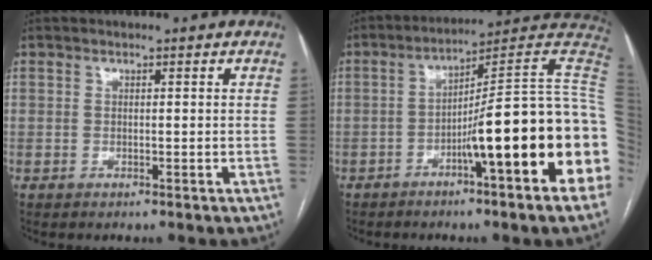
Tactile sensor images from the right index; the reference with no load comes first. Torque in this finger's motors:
{"motor_torque": [1.79, -0.35, 1.05, 0.21]}